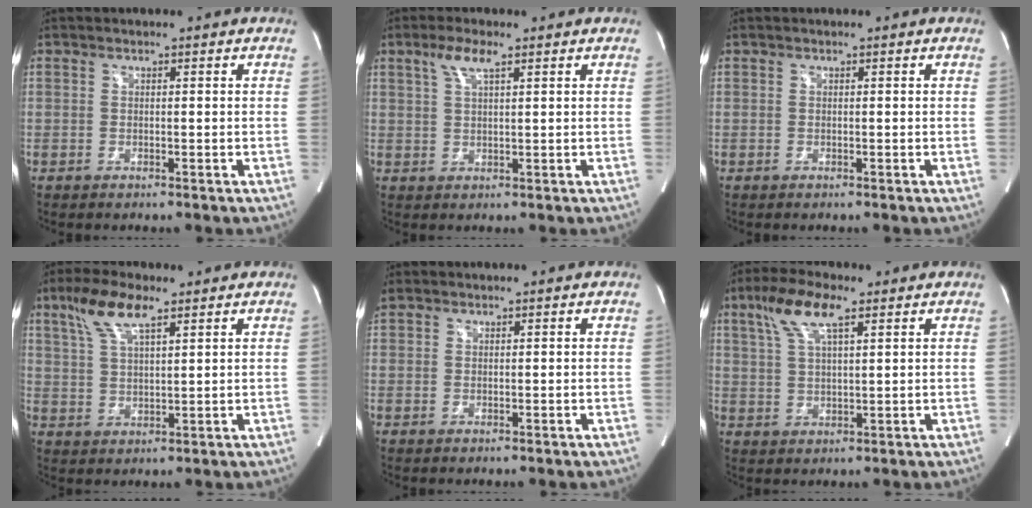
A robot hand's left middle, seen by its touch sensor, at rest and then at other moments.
{"total": 3.9, "force": [2.2, 0.7, 3.1], "torque": [-0.071, 0.008, 0.047]}
{"total": 0.0}
{"total": 7.8, "force": [4.8, 1.9, 5.9], "torque": [-0.129, 0.015, 0.097]}
{"total": 1.6, "force": [1.4, 0.9, 0.2], "torque": [-0.013, 0.017, 0.030]}
{"total": 8.2, "force": [4.5, 1.9, 6.5], "torque": [-0.139, 0.018, 0.089]}